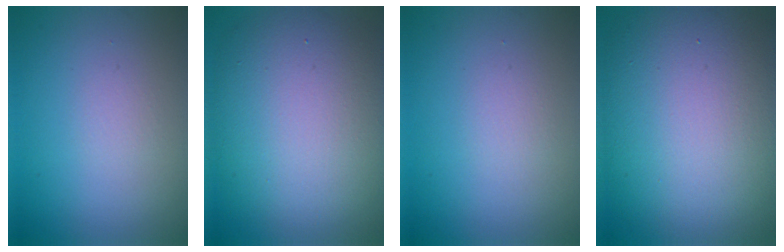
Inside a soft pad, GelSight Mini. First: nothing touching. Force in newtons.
{"total": 12.8, "press": 12.7, "slide": 0.9}
{"total": 1.0, "press": 1.0, "slide": 0.0}
{"total": 16.2, "press": 16.1, "slide": 1.0}